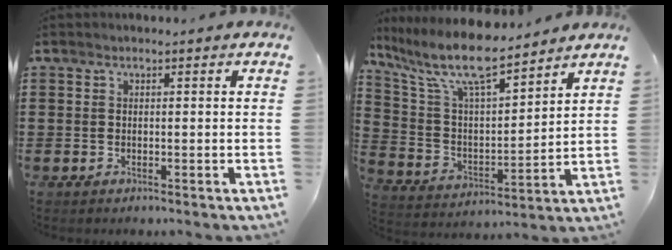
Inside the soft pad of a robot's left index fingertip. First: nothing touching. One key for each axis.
{"total": 10.8, "fx": 8.7, "fy": 1.8, "fz": 6.2, "tx": -0.155, "ty": -0.046, "tz": 0.151}